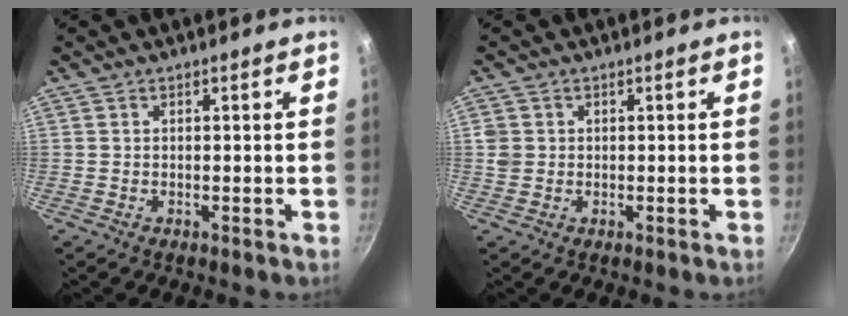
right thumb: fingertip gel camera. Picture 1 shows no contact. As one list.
[{"total": 2.5, "force": [0.3, 2.2, 1.0], "torque": [-0.013, 0.000, 0.009]}]